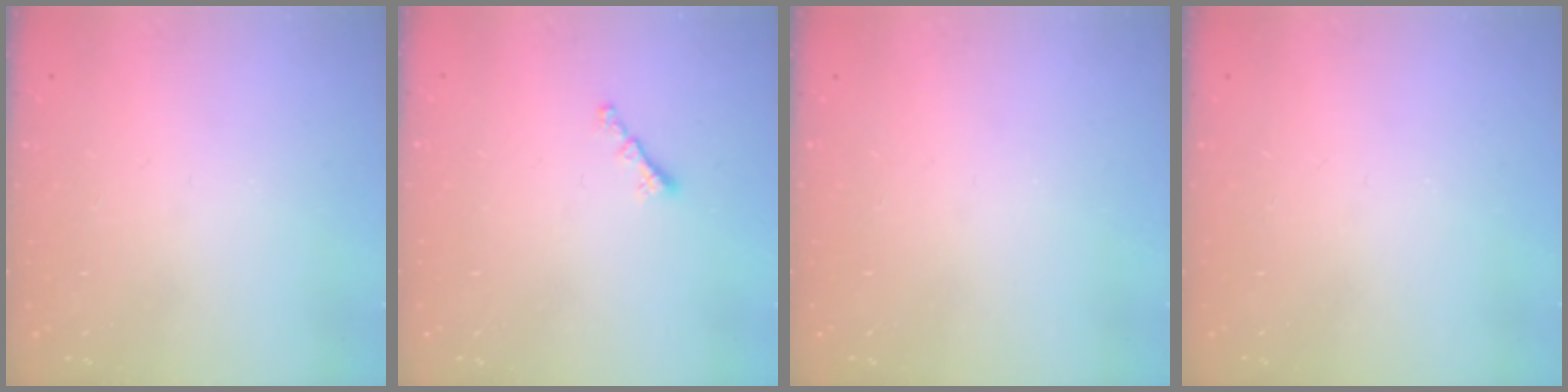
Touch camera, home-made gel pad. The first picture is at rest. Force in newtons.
{"total": 0.6, "press": 0.5, "slide": 0.4}
{"total": 0.0}
{"total": 0.0}